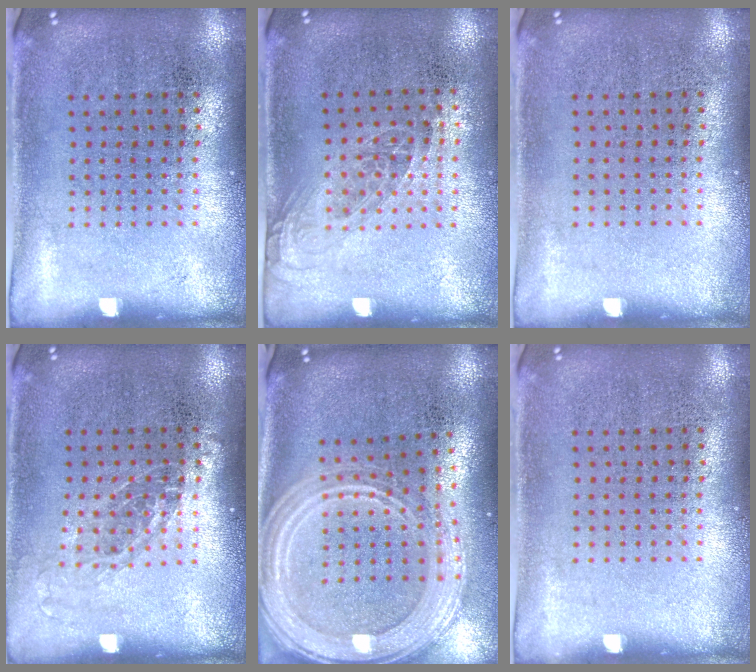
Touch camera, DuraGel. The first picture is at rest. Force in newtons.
{"total": 1.1, "press": 0.9, "slide": 0.5}
{"total": 0.0}
{"total": 1.1, "press": 1.0, "slide": 0.5}
{"total": 3.2, "press": 2.6, "slide": 1.9}
{"total": 0.0}